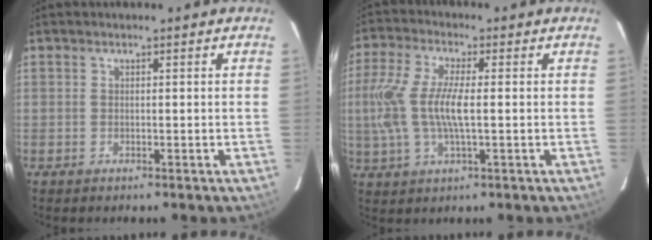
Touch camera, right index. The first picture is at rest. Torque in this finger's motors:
{"motor_torque": [0.40, -0.09, 0.54, 0.16]}